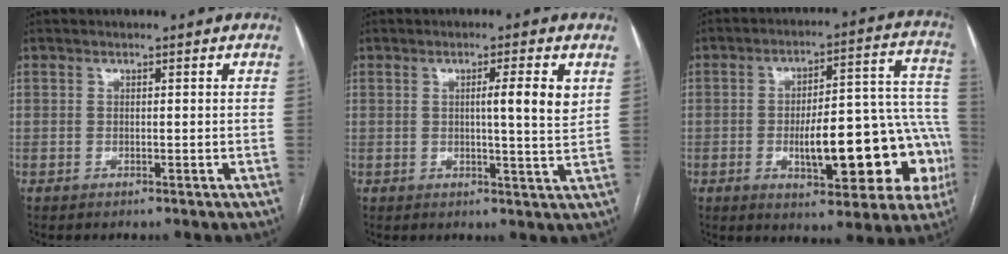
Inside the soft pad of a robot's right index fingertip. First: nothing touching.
{"total": 5.5, "force": [1.6, -0.2, 5.2], "torque": [-0.075, -0.005, 0.019]}
{"total": 19.7, "force": [-5.2, 6.3, 18.0], "torque": [-0.174, 0.043, -0.055]}